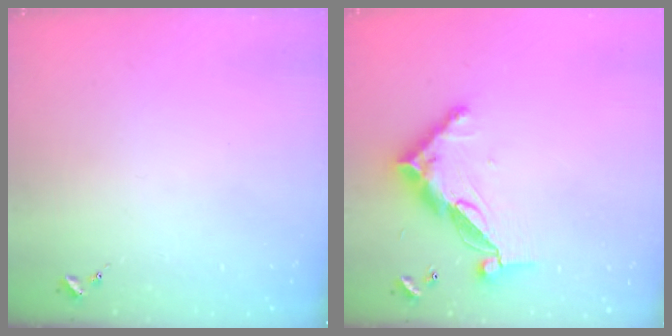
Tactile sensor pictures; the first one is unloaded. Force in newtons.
{"total": 13.7, "press": 13.6, "slide": 1.0}